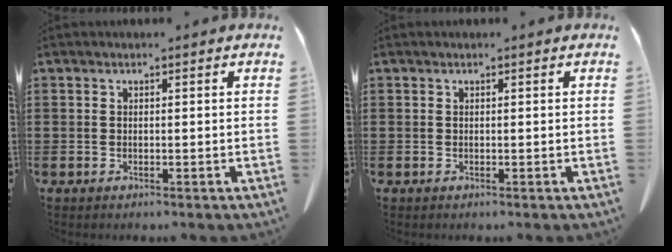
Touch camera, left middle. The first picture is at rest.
{"total": 0.0}